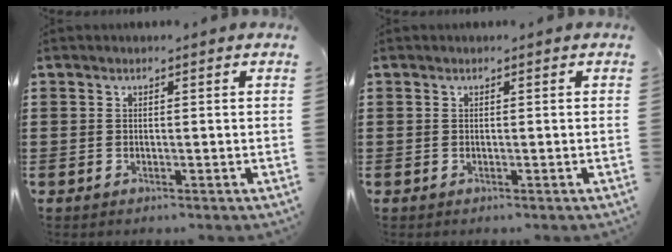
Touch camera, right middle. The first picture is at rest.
{"total": 0.0}